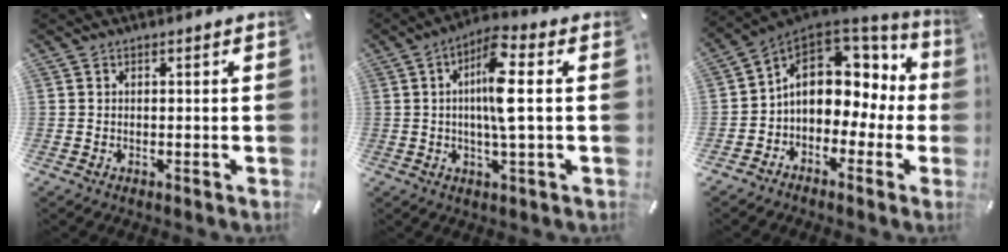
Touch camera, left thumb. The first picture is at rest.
{"total": 10.3, "force": [1.0, 1.8, 10.1], "torque": [-0.198, -0.001, 0.010]}
{"total": 12.0, "force": [2.3, 9.1, 7.4], "torque": [-0.123, -0.007, 0.043]}